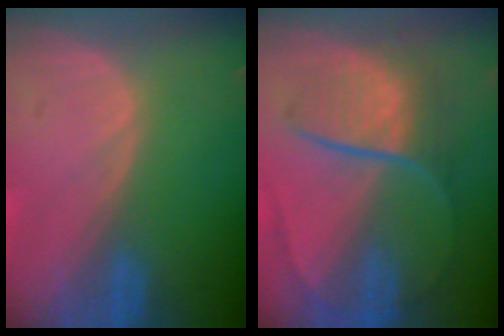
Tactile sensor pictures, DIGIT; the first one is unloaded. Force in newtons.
{"total": 8.9, "press": 7.6, "slide": 4.7}